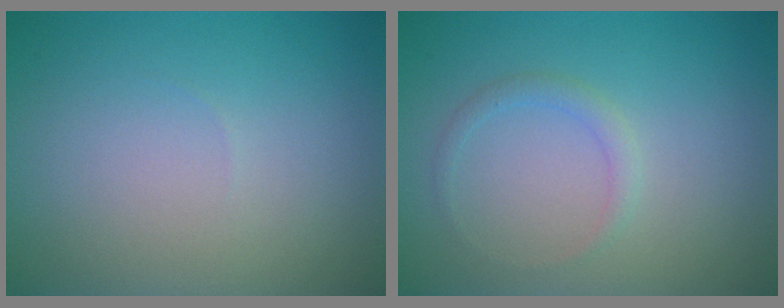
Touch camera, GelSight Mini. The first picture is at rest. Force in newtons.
{"total": 1.1, "press": 1.1, "slide": 0.1}